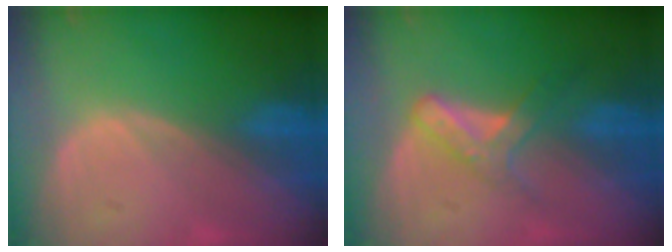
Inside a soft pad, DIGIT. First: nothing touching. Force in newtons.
{"total": 5.6, "press": 4.9, "slide": 2.7}